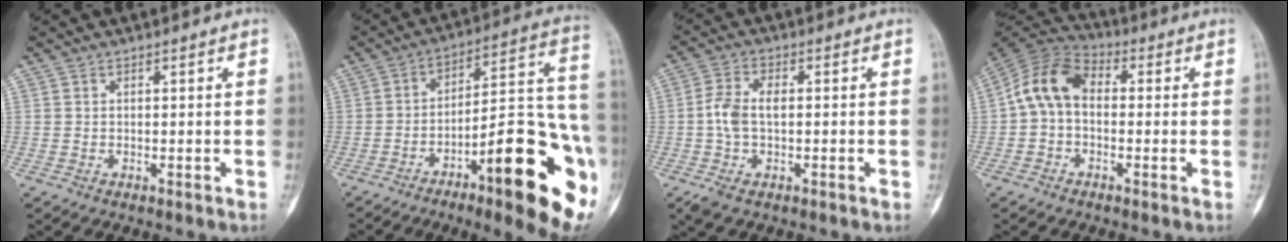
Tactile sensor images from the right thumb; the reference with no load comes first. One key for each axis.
{"total": 25.3, "fx": -10.4, "fy": 6.3, "fz": 22.2, "tx": -0.253, "ty": 0.058, "tz": -0.144}
{"total": 7.5, "fx": -0.8, "fy": 3.9, "fz": 6.3, "tx": -0.138, "ty": 0.013, "tz": -0.018}
{"total": 9.9, "fx": 0.0, "fy": 7.0, "fz": 7.1, "tx": -0.124, "ty": 0.029, "tz": -0.020}